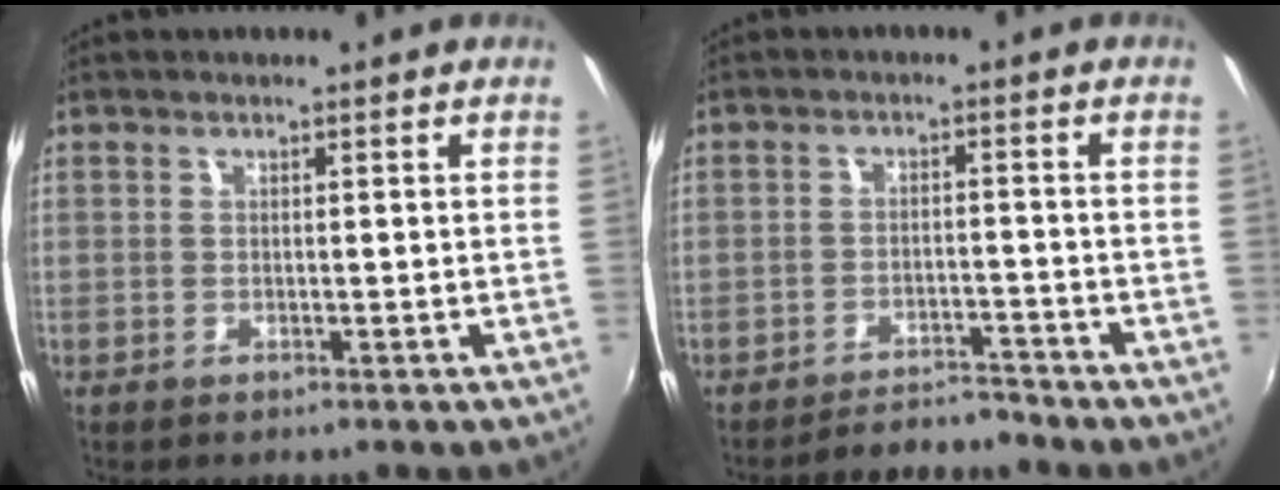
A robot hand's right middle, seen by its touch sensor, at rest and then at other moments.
{"total": 5.5, "force": [-5.4, 0.6, 0.7], "torque": [-0.031, 0.005, -0.079]}